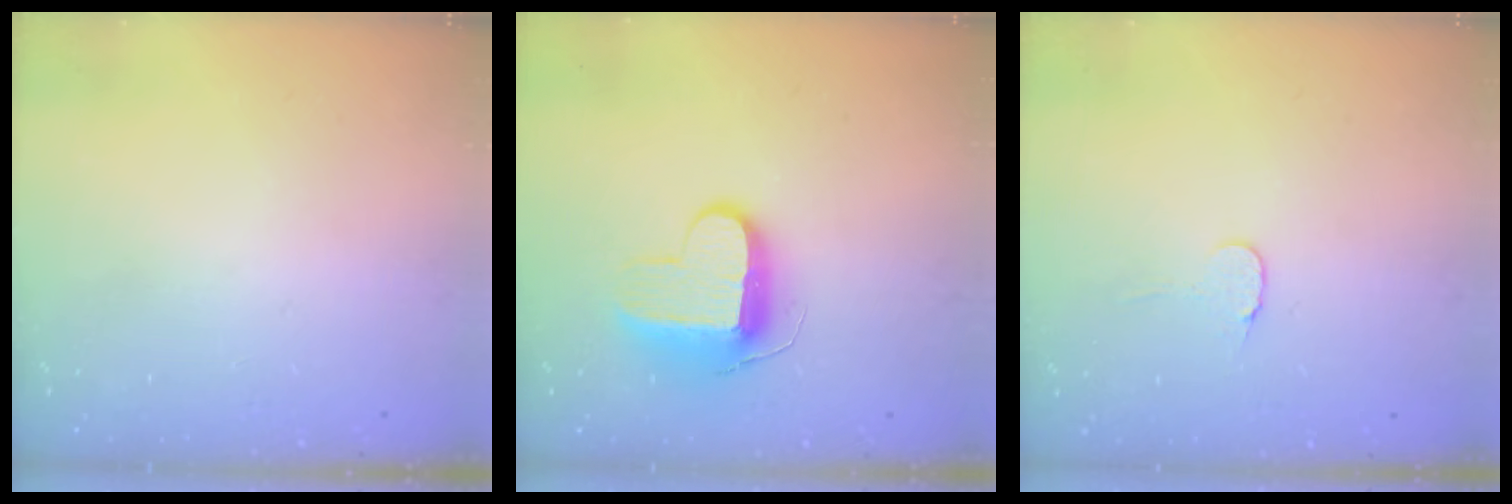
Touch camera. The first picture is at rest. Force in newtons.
{"total": 9.4, "press": 9.3, "slide": 1.3}
{"total": 4.5, "press": 4.5, "slide": 0.4}